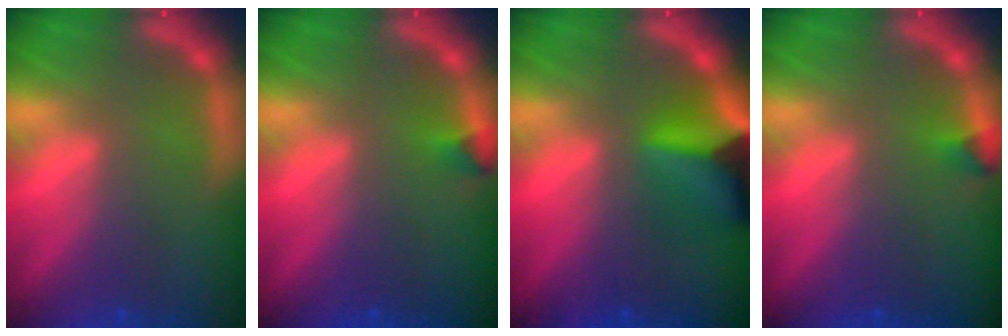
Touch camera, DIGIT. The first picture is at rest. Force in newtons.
{"total": 0.9}
{"total": 7.4}
{"total": 0.9}